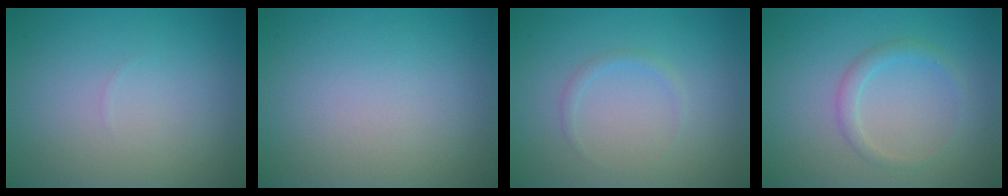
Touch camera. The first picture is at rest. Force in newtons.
{"total": 0.0}
{"total": 0.8, "press": 0.8, "slide": 0.0}
{"total": 1.5, "press": 1.5, "slide": 0.1}